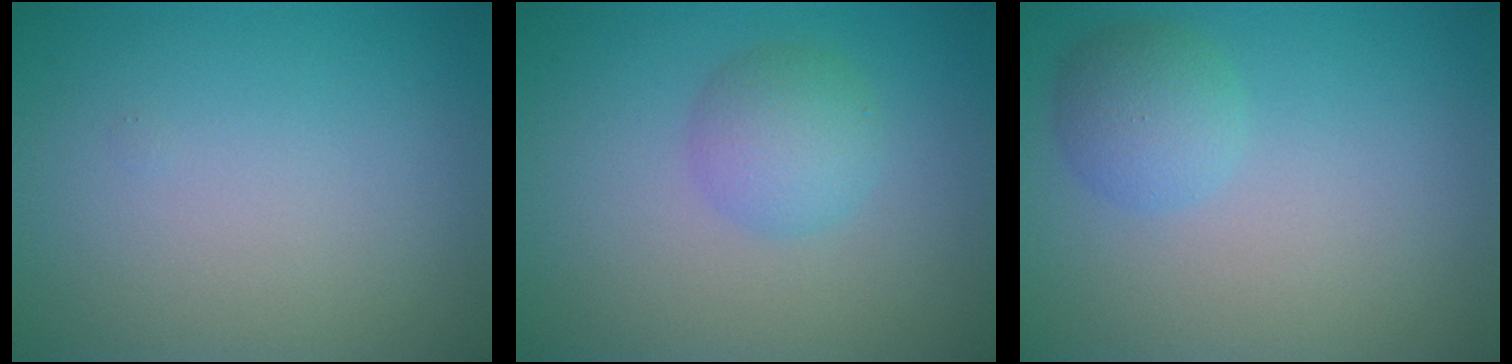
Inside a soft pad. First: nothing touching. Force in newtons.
{"total": 3.5, "press": 3.5, "slide": 0.2}
{"total": 2.5, "press": 2.5, "slide": 0.1}